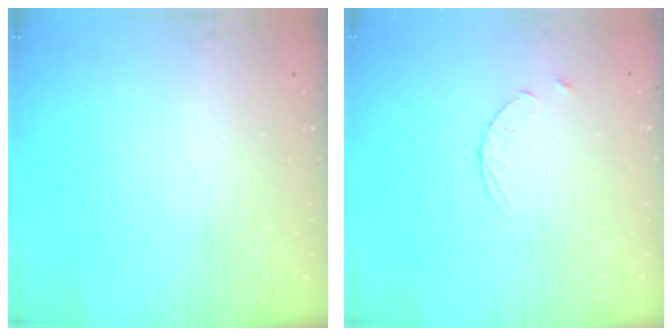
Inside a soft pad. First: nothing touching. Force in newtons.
{"total": 4.9, "press": 4.9, "slide": 0.6}